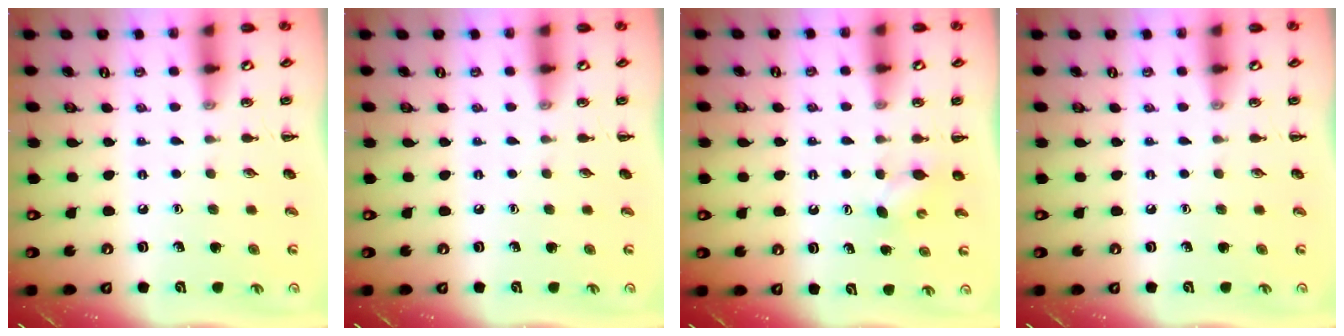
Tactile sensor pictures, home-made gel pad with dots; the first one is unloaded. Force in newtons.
{"total": 0.0}
{"total": 3.3, "press": 3.2, "slide": 0.7}
{"total": 0.0}